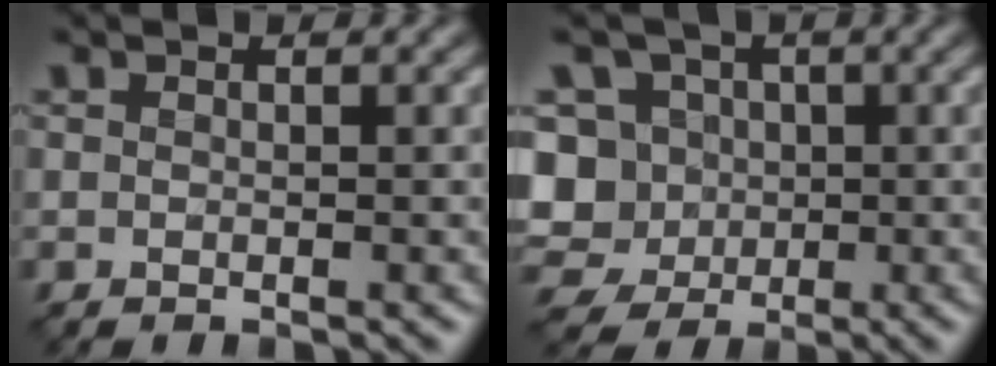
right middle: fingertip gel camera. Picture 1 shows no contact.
{"total": 11.4, "force": [0.6, 10.5, 4.5], "torque": [-0.105, 0.031, -0.022]}